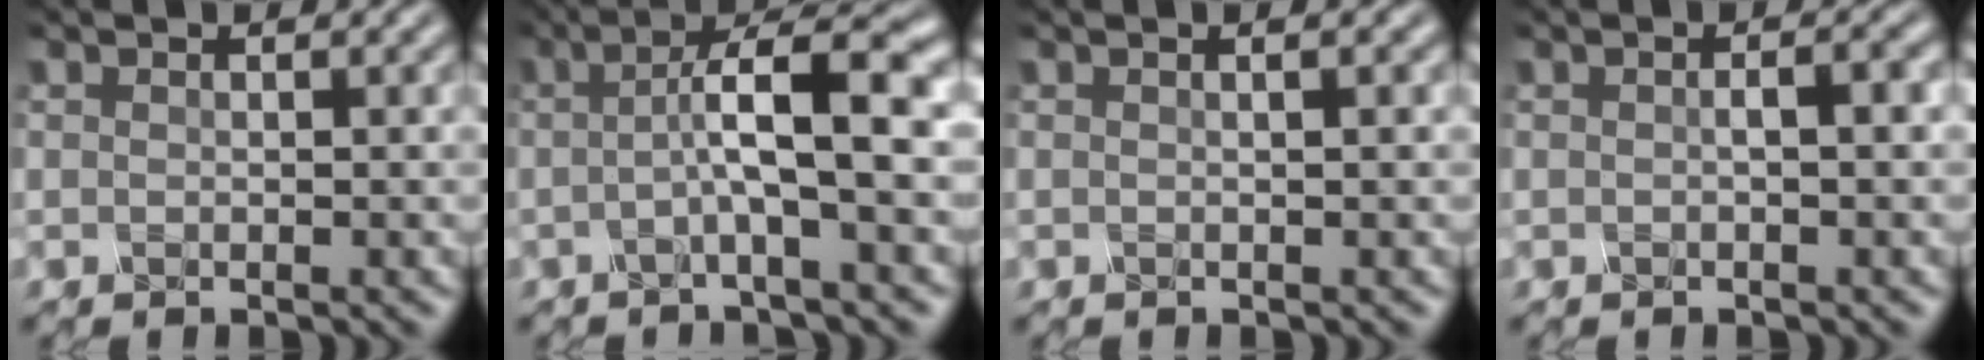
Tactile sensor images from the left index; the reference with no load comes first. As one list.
[{"total": 5.8, "force": [-0.4, 1.1, 5.7], "torque": [-0.091, 0.011, -0.012]}, {"total": 3.1, "force": [1.1, 1.6, 2.4], "torque": [-0.012, 0.015, -0.010]}, {"total": 1.8, "force": [-0.2, 0.6, 1.7], "torque": [-0.015, 0.000, -0.006]}]